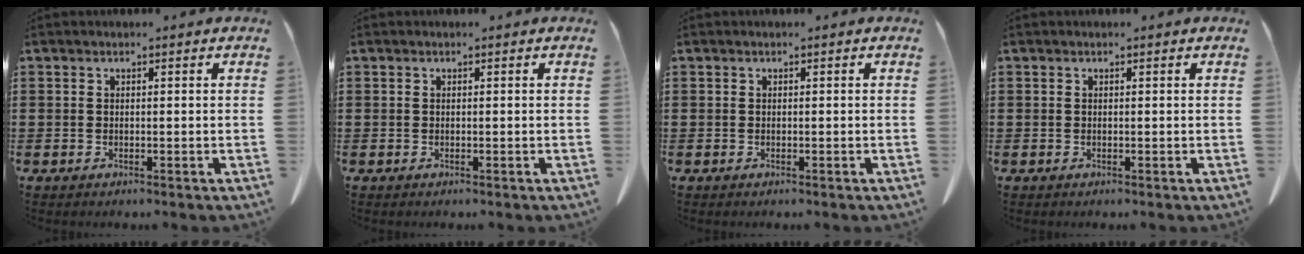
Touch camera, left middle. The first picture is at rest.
{"total": 0.0}
{"total": 0.0}
{"total": 0.0}